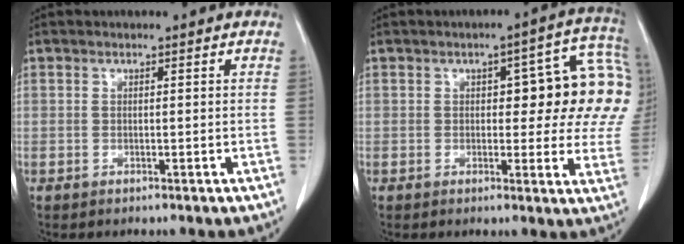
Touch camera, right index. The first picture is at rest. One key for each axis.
{"total": 14.1, "fx": 2.6, "fy": 5.5, "fz": 12.7, "tx": -0.141, "ty": 0.030, "tz": 0.025}